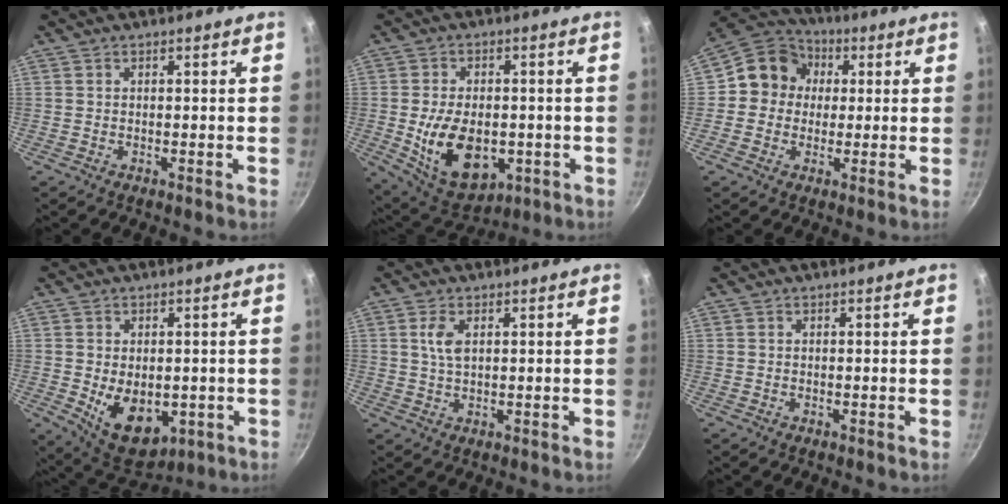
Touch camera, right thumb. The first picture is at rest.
{"total": 15.1, "force": [-2.6, 9.6, 11.4], "torque": [-0.168, -0.005, -0.022]}
{"total": 10.1, "force": [1.2, 9.4, 3.7], "torque": [-0.023, 0.021, -0.003]}
{"total": 11.4, "force": [-1.8, 7.5, 8.3], "torque": [-0.102, -0.014, -0.004]}
{"total": 3.7, "force": [1.1, 1.8, 3.0], "torque": [-0.060, -0.002, 0.024]}
{"total": 0.0}